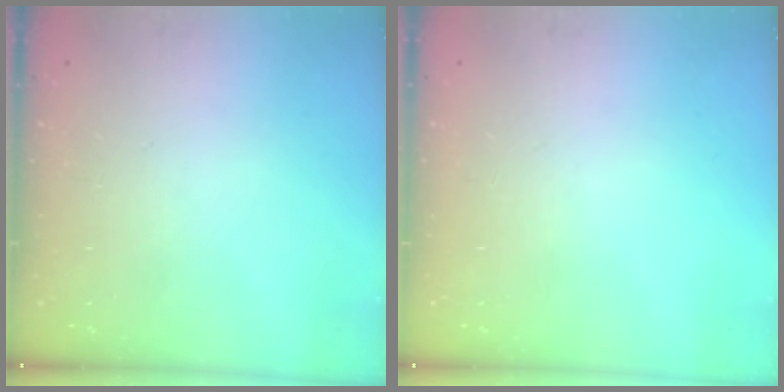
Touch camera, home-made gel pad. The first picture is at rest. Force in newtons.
{"total": 0.0}